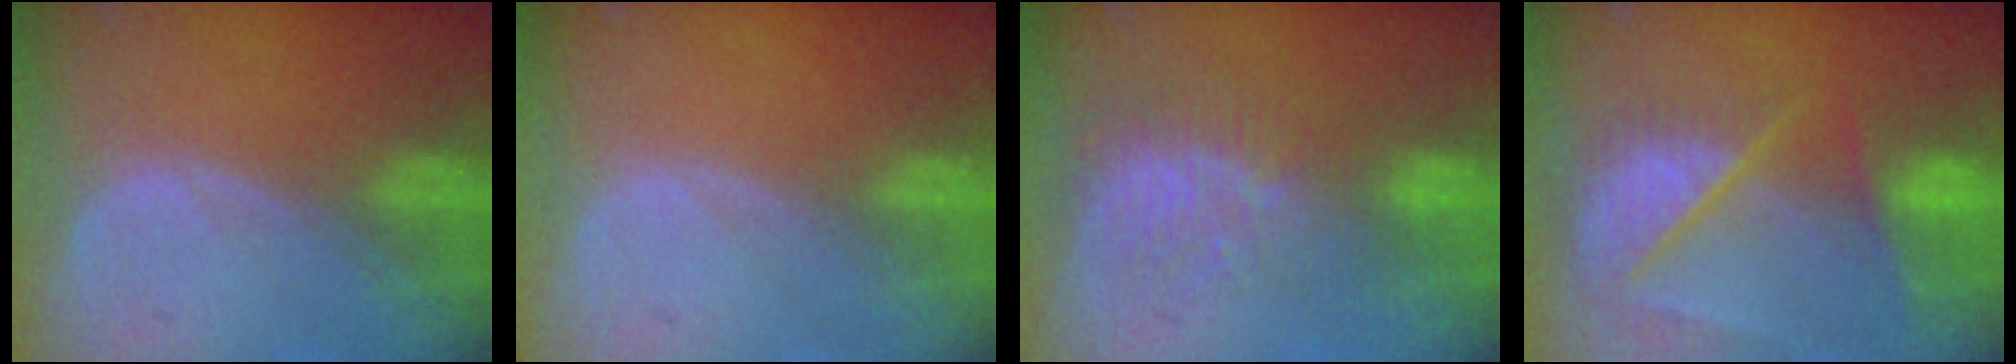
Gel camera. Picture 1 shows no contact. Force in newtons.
{"total": 0.0}
{"total": 8.5, "press": 7.4, "slide": 4.1}
{"total": 9.7, "press": 8.3, "slide": 5.0}